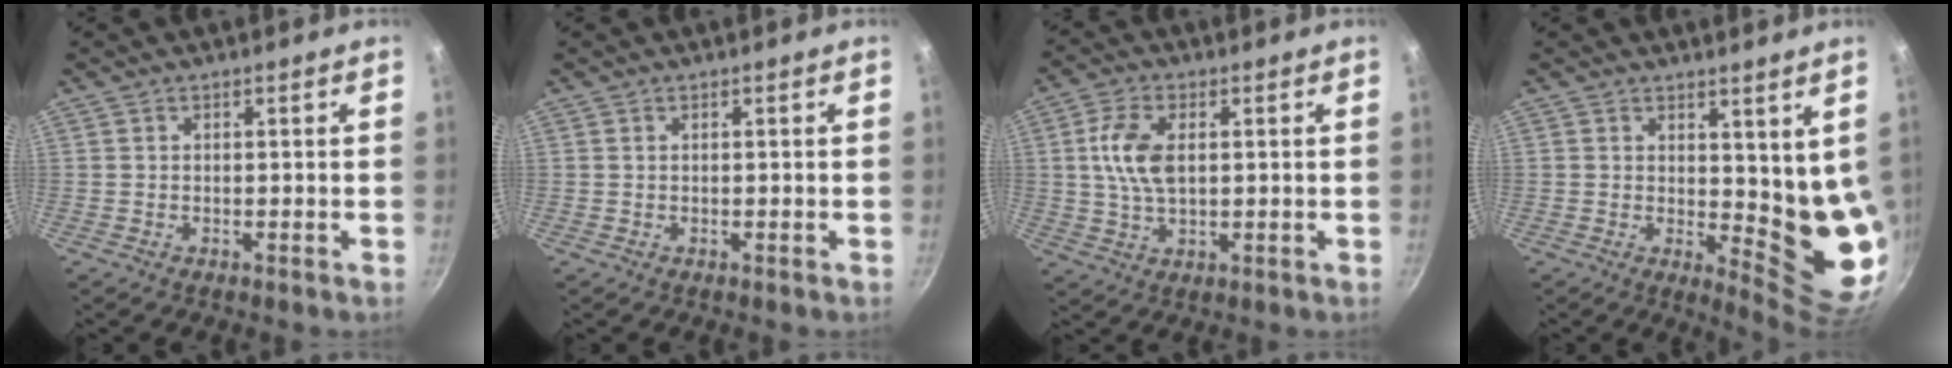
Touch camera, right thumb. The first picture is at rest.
{"total": 0.0}
{"total": 8.3, "force": [1.3, 4.7, 6.8], "torque": [-0.129, 0.003, 0.024]}
{"total": 9.3, "force": [3.1, 4.1, 7.8], "torque": [-0.081, -0.042, 0.048]}